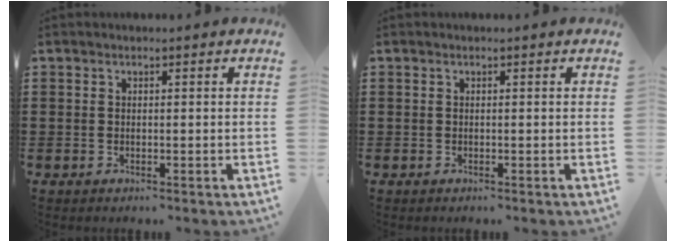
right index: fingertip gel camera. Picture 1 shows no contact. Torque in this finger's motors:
{"motor_torque": [0.19, -0.13, 0.02, 0.01]}